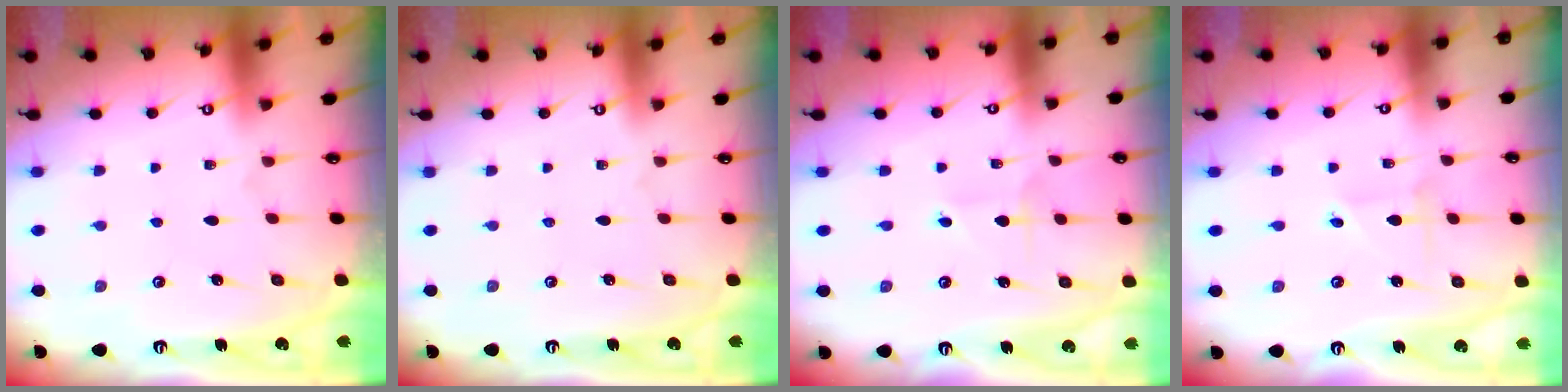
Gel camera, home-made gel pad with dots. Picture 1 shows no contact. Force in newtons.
{"total": 0.0}
{"total": 2.3, "press": 2.3, "slide": 0.2}
{"total": 0.7, "press": 0.7, "slide": 0.0}